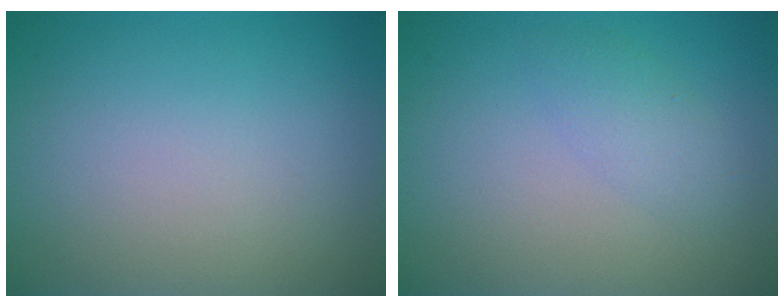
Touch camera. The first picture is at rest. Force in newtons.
{"total": 1.9, "press": 1.9, "slide": 0.0}